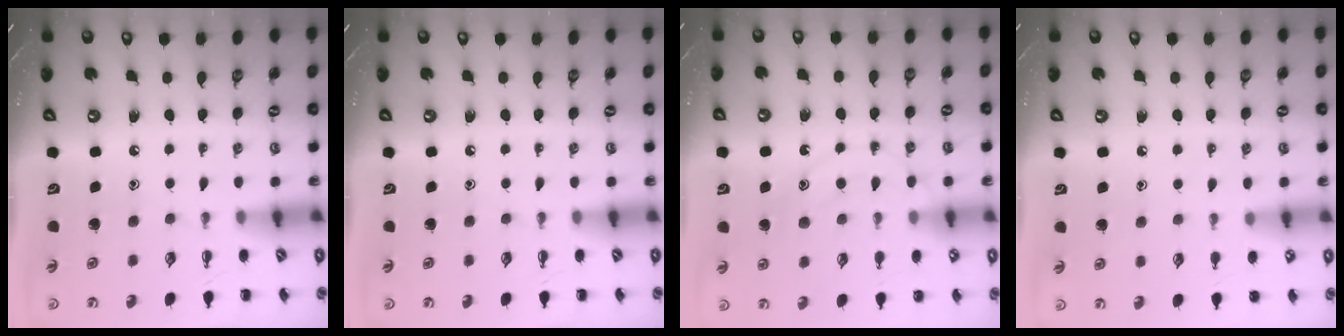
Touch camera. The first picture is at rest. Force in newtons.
{"total": 0.0}
{"total": 12.4, "press": 12.4, "slide": 0.6}
{"total": 6.2, "press": 6.0, "slide": 1.8}